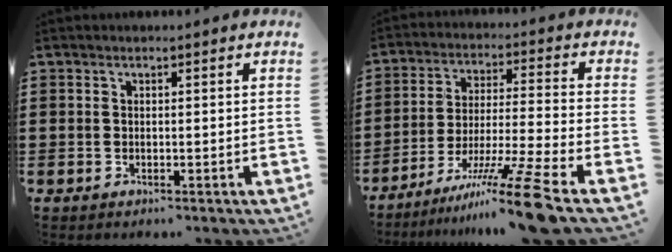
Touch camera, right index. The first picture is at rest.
{"total": 13.6, "force": [-9.9, -0.8, 9.4], "torque": [-0.155, 0.012, -0.182]}